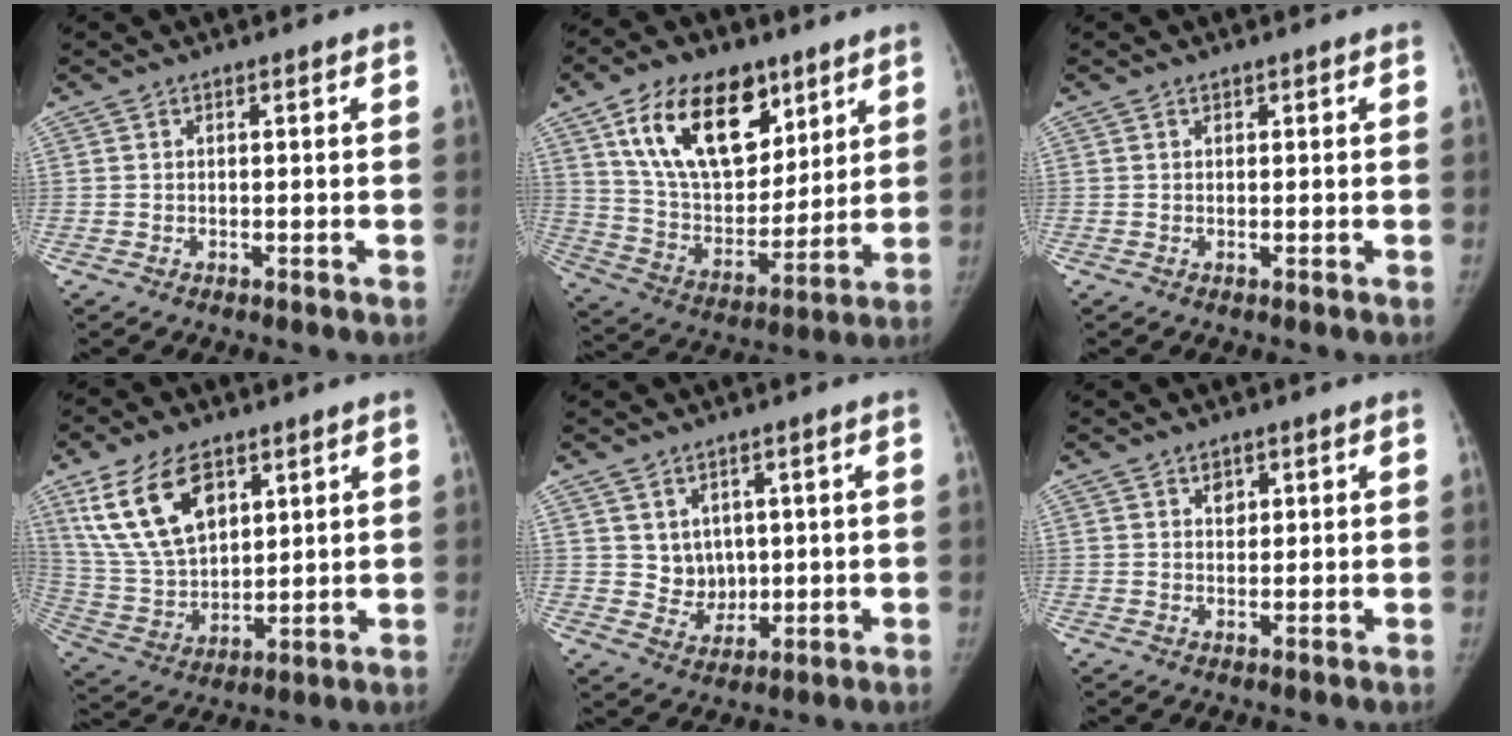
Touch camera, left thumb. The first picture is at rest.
{"total": 22.3, "force": [11.4, 13.1, 13.9], "torque": [-0.194, -0.042, 0.205]}
{"total": 0.6, "force": [0.3, 0.5, 0.1], "torque": [0.005, 0.000, 0.003]}
{"total": 16.6, "force": [8.3, 9.3, 10.9], "torque": [-0.184, -0.030, 0.173]}
{"total": 5.8, "force": [1.6, 5.0, 2.4], "torque": [-0.010, -0.014, 0.040]}
{"total": 2.2, "force": [1.2, 1.6, 1.0], "torque": [-0.004, -0.006, 0.019]}